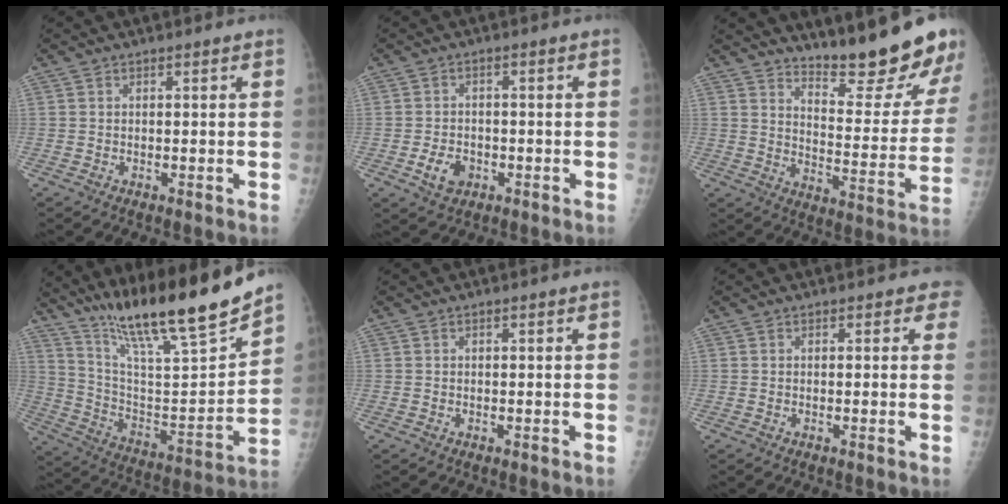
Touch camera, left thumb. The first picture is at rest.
{"total": 4.7, "force": [-1.8, 3.4, 2.7], "torque": [-0.039, 0.008, -0.027]}
{"total": 19.2, "force": [16.8, 2.5, 8.8], "torque": [-0.093, -0.155, 0.232]}
{"total": 23.7, "force": [18.8, 2.4, 14.2], "torque": [-0.214, -0.090, 0.323]}
{"total": 0.0}
{"total": 1.8, "force": [1.1, 1.1, 0.9], "torque": [0.015, -0.002, 0.000]}